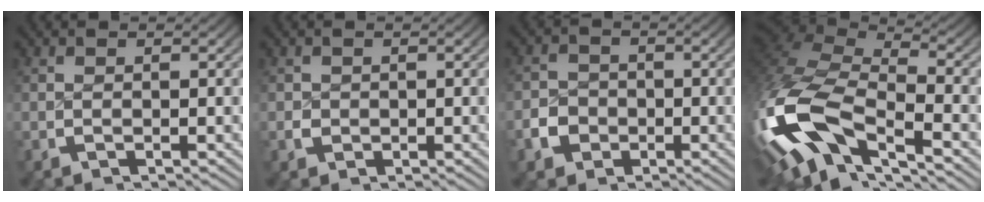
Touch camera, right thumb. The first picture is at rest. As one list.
[{"total": 0.8, "force": [-0.1, 0.6, -0.5], "torque": [0.012, 0.000, -0.002]}, {"total": 2.7, "force": [-1.0, 2.5, 0.2], "torque": [0.000, -0.002, -0.015]}, {"total": 15.5, "force": [-1.7, 9.7, 12.0], "torque": [-0.292, -0.052, 0.007]}]